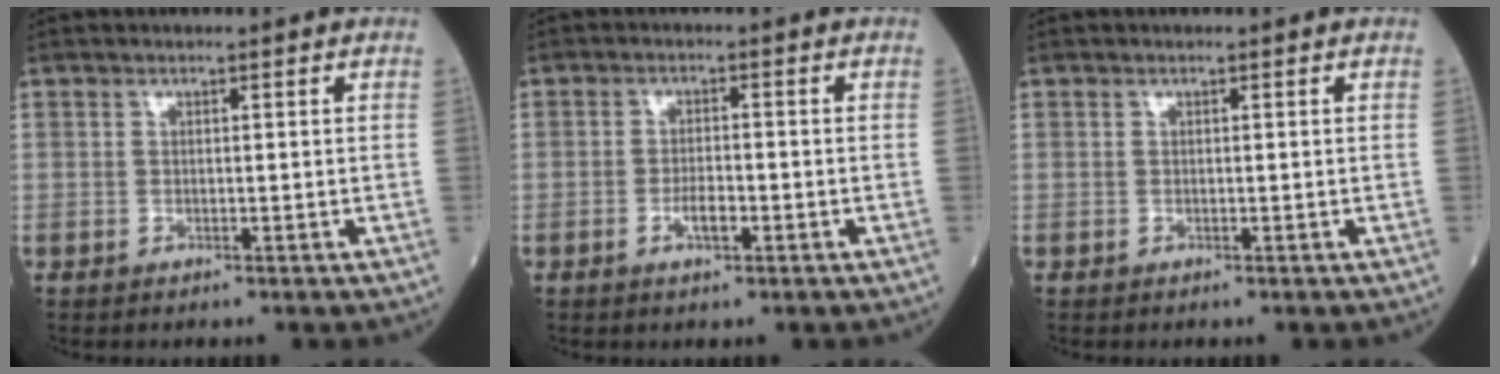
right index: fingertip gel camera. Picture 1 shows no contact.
{"total": 2.9, "force": [-1.2, 0.9, 2.5], "torque": [-0.044, 0.002, -0.020]}
{"total": 0.0}